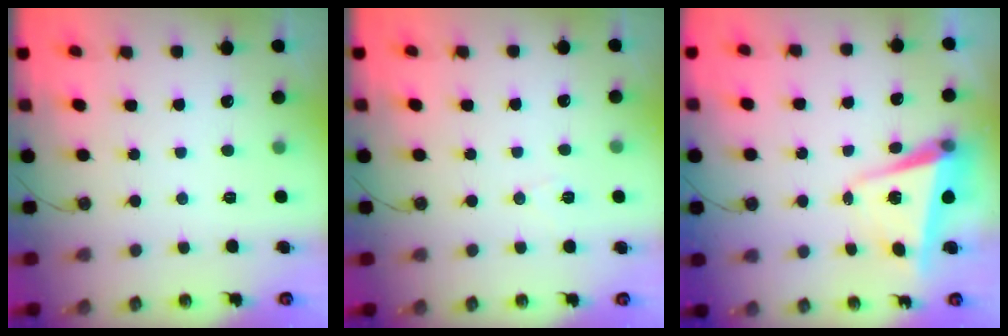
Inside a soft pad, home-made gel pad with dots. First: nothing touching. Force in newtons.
{"total": 4.8, "press": 3.2, "slide": 3.7}
{"total": 7.1, "press": 6.9, "slide": 1.5}